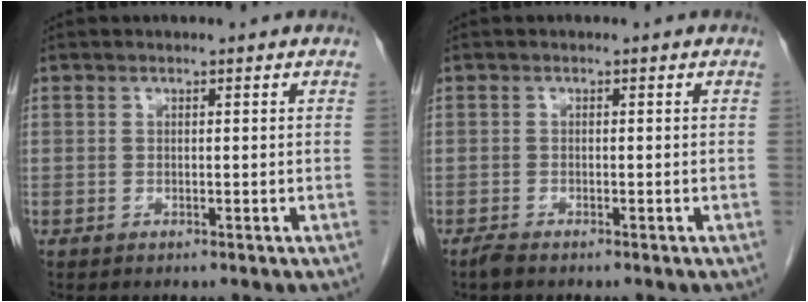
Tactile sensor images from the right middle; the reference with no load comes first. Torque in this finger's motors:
{"motor_torque": [0.17, -0.08, 0.01, 0.01]}